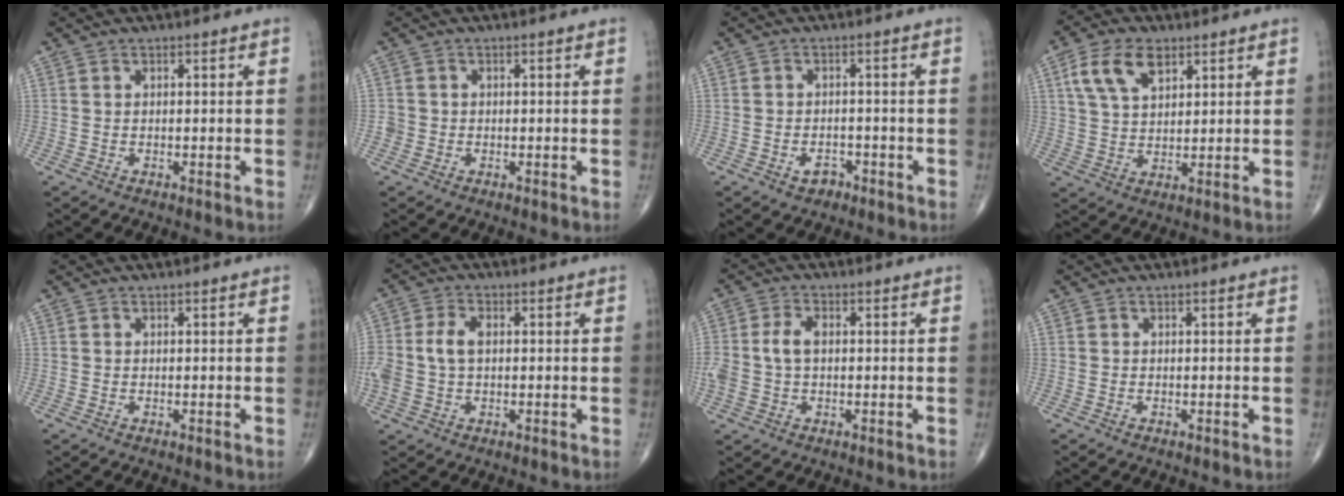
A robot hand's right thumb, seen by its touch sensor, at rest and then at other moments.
{"total": 1.5, "force": [-0.3, 1.4, 0.1], "torque": [0.008, 0.006, -0.009]}
{"total": 2.9, "force": [-1.7, 2.0, 1.3], "torque": [-0.009, 0.013, -0.022]}
{"total": 9.2, "force": [4.4, 5.3, 6.2], "torque": [-0.110, -0.006, 0.083]}
{"total": 0.0}
{"total": 7.1, "force": [0.2, 4.6, 5.4], "torque": [-0.135, 0.018, 0.006]}
{"total": 6.0, "force": [0.1, 3.8, 4.6], "torque": [-0.114, 0.017, 0.002]}
{"total": 0.0}